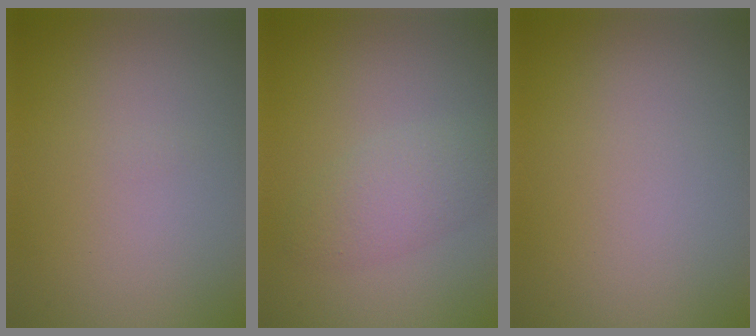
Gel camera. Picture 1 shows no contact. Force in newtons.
{"total": 2.9, "press": 2.9, "slide": 0.1}
{"total": 0.0}